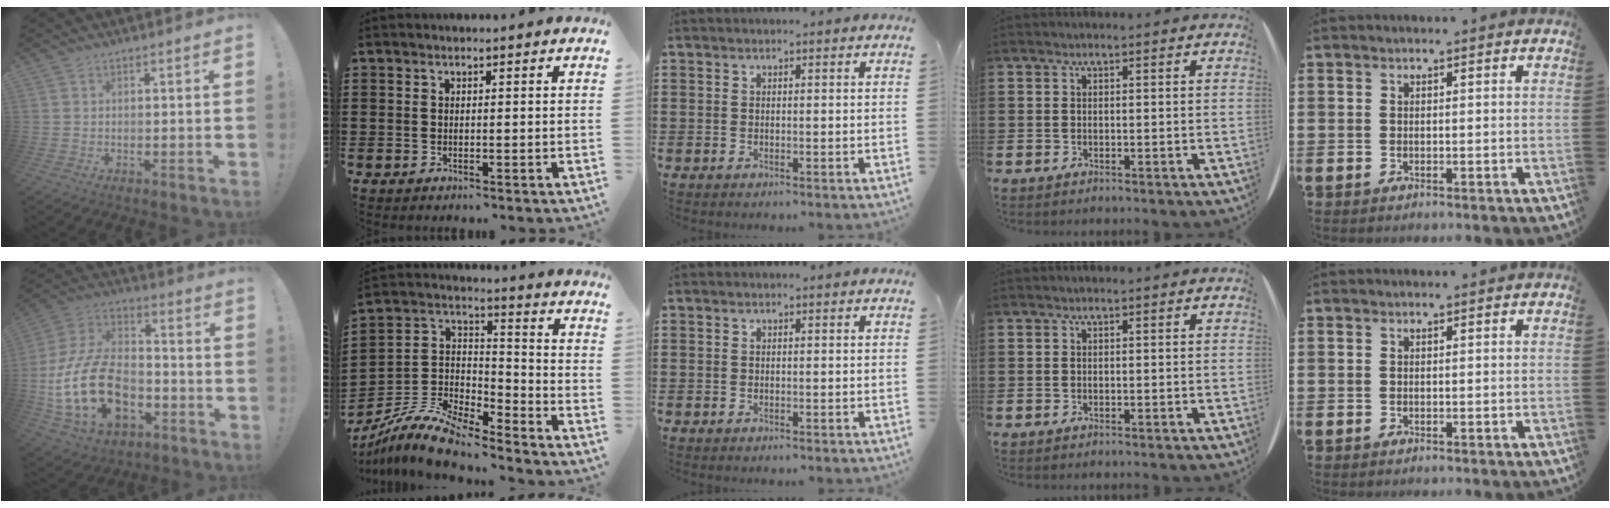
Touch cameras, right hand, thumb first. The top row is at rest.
{"thumb": {"total": 23.4, "force": [-6.5, 15.0, 16.7], "torque": [-0.320, 0.038, -0.098]}, "index": {"total": 10.6, "force": [-9.2, 2.3, 4.6], "torque": [-0.107, 0.018, -0.185]}}